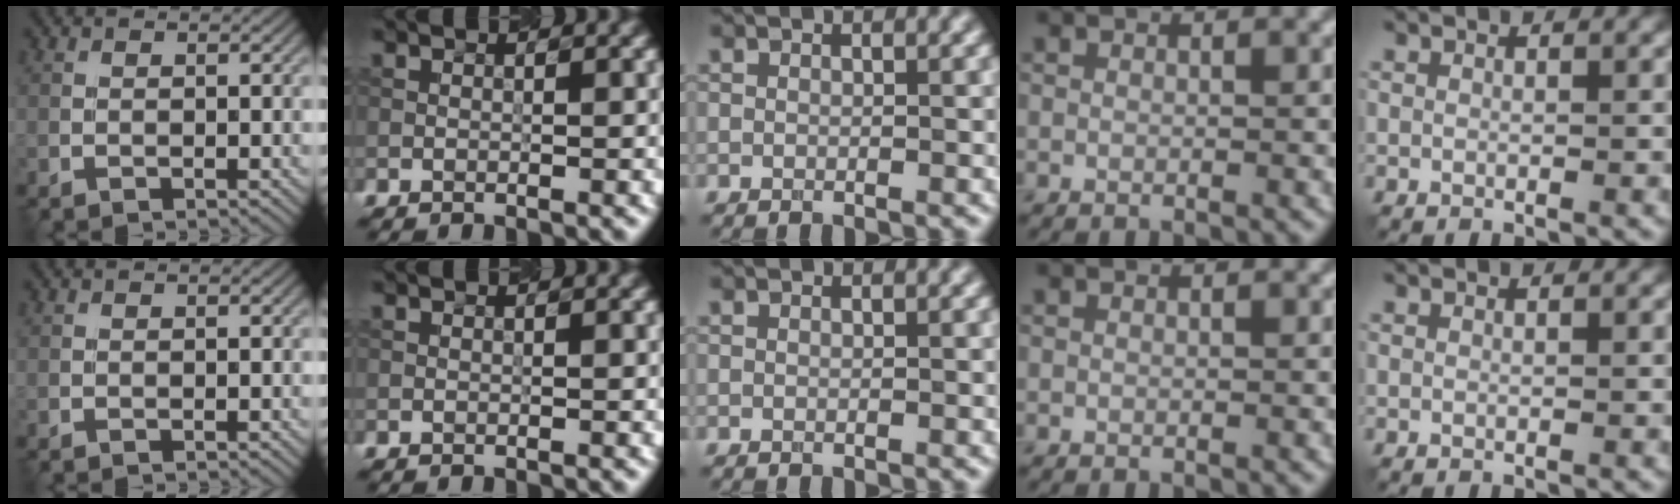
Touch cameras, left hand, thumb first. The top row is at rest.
{}